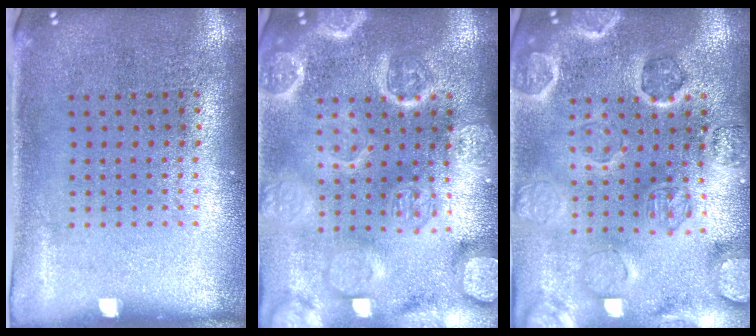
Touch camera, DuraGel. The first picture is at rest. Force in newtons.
{"total": 6.3, "press": 6.2, "slide": 0.7}
{"total": 2.5, "press": 2.5, "slide": 0.3}